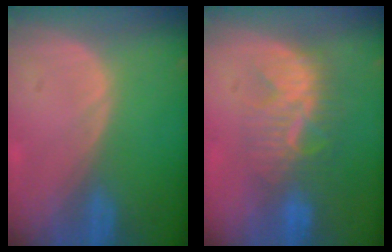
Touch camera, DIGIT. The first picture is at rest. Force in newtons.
{"total": 8.0, "press": 7.8, "slide": 2.0}